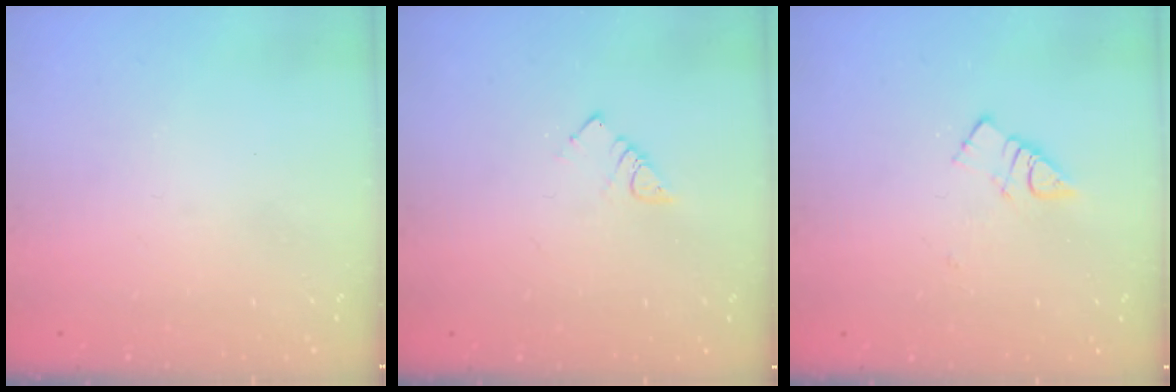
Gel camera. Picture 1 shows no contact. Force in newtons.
{"total": 2.9, "press": 2.9, "slide": 0.5}
{"total": 4.8, "press": 4.7, "slide": 0.8}